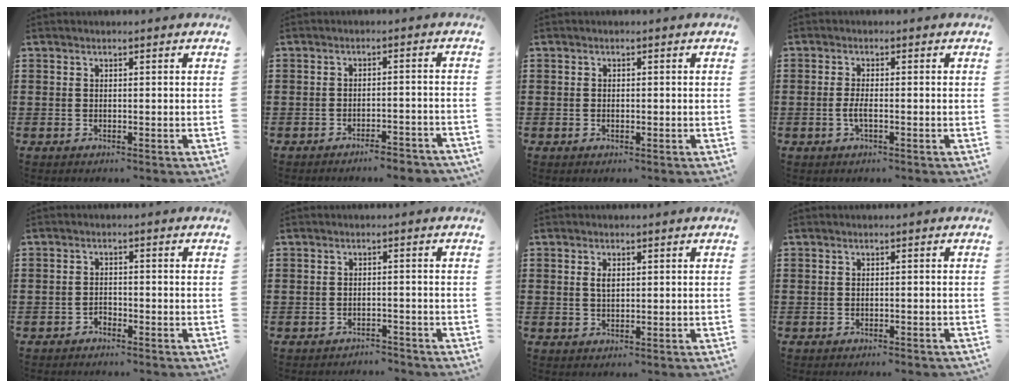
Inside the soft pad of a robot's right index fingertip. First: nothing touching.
{"total": 3.1, "force": [-2.9, -0.1, 1.1], "torque": [-0.020, -0.002, -0.059]}
{"total": 0.6, "force": [-0.2, 0.3, 0.5], "torque": [-0.011, -0.002, -0.003]}
{"total": 2.5, "force": [-0.8, 0.4, 2.3], "torque": [-0.048, -0.003, -0.017]}
{"total": 1.4, "force": [-1.3, 0.5, 0.1], "torque": [-0.007, 0.003, -0.029]}
{"total": 1.9, "force": [-1.9, 0.1, -0.2], "torque": [-0.005, -0.001, -0.043]}
{"total": 1.8, "force": [0.4, 0.9, 1.5], "torque": [-0.032, 0.006, 0.006]}
{"total": 0.7, "force": [-0.6, -0.1, 0.2], "torque": [-0.007, -0.005, -0.011]}